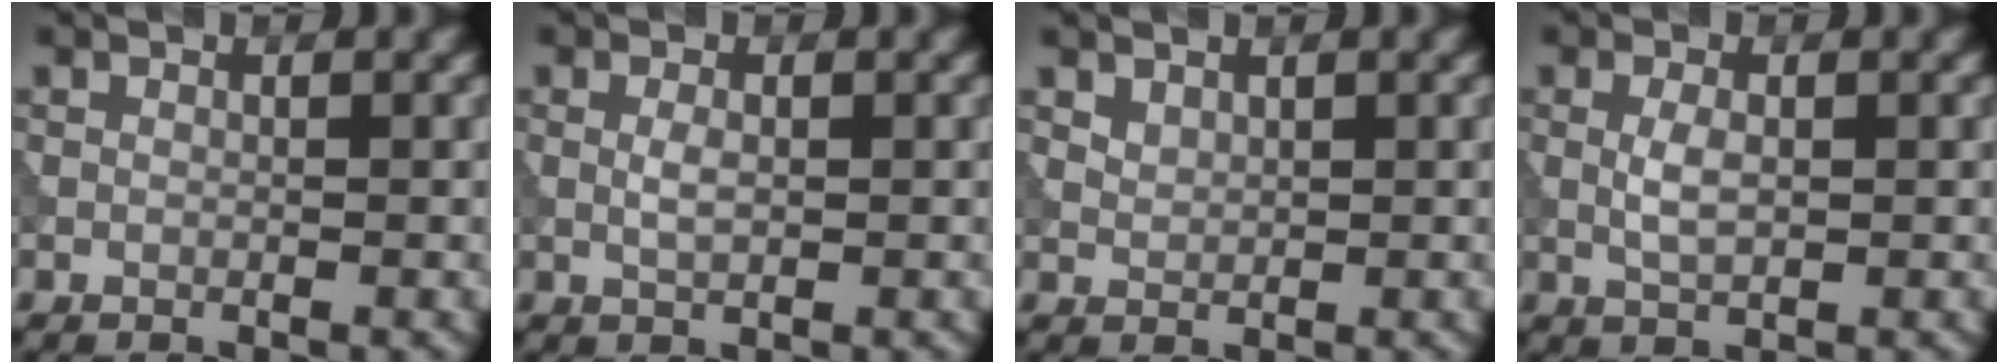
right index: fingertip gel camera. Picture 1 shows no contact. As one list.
[{"total": 1.4, "force": [0.1, 0.6, 1.3], "torque": [-0.030, 0.000, 0.003]}, {"total": 1.2, "force": [0.9, 0.6, 0.4], "torque": [-0.012, -0.001, 0.021]}, {"total": 2.2, "force": [0.2, 1.0, 1.9], "torque": [-0.045, 0.000, 0.005]}]